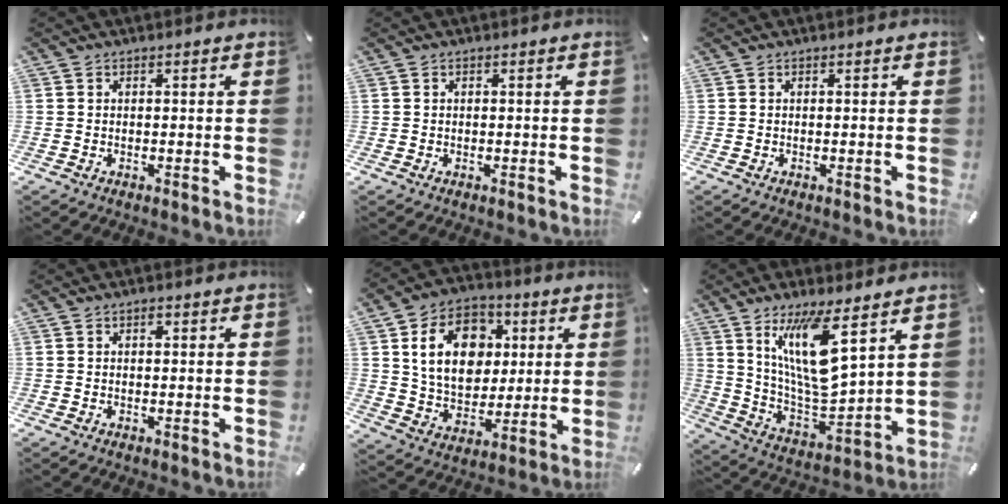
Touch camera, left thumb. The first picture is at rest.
{"total": 0.0}
{"total": 0.0}
{"total": 0.8, "force": [0.2, 0.5, 0.6], "torque": [-0.012, 0.002, 0.003]}
{"total": 15.7, "force": [4.0, 12.3, 8.9], "torque": [-0.145, 0.007, 0.077]}
{"total": 16.5, "force": [9.3, 4.6, 12.8], "torque": [-0.253, -0.054, 0.154]}